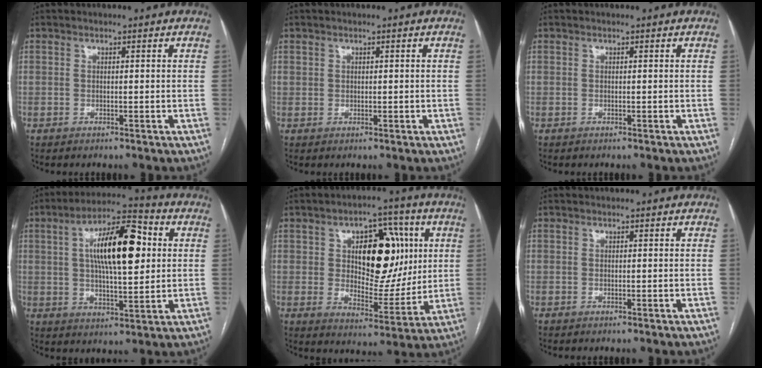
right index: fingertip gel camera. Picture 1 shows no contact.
{"total": 1.0, "force": [0.4, 0.9, 0.1], "torque": [0.008, 0.002, 0.006]}
{"total": 0.0}
{"total": 14.0, "force": [2.8, 4.2, 13.0], "torque": [-0.226, 0.026, 0.041]}
{"total": 15.0, "force": [3.6, 8.1, 12.1], "torque": [-0.175, 0.022, 0.066]}
{"total": 0.0}